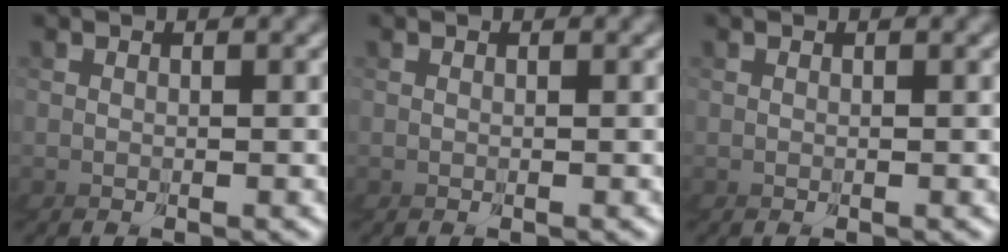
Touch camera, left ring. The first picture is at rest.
{"total": 0.0}
{"total": 0.0}